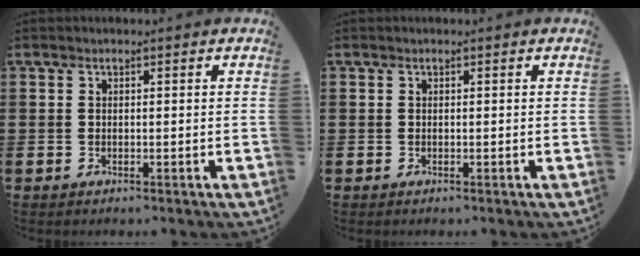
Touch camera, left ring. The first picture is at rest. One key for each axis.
{"total": 0.0}